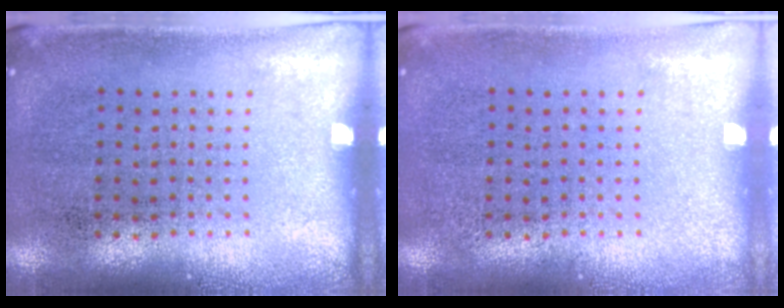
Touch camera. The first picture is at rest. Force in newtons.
{"total": 0.0}